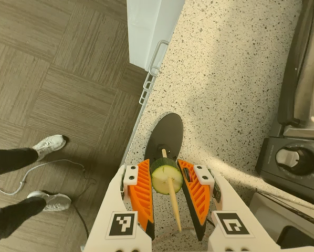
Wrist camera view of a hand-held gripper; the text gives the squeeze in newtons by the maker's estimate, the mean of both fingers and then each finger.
{"total": 10.3, "left": 10.4, "right": 10.1}